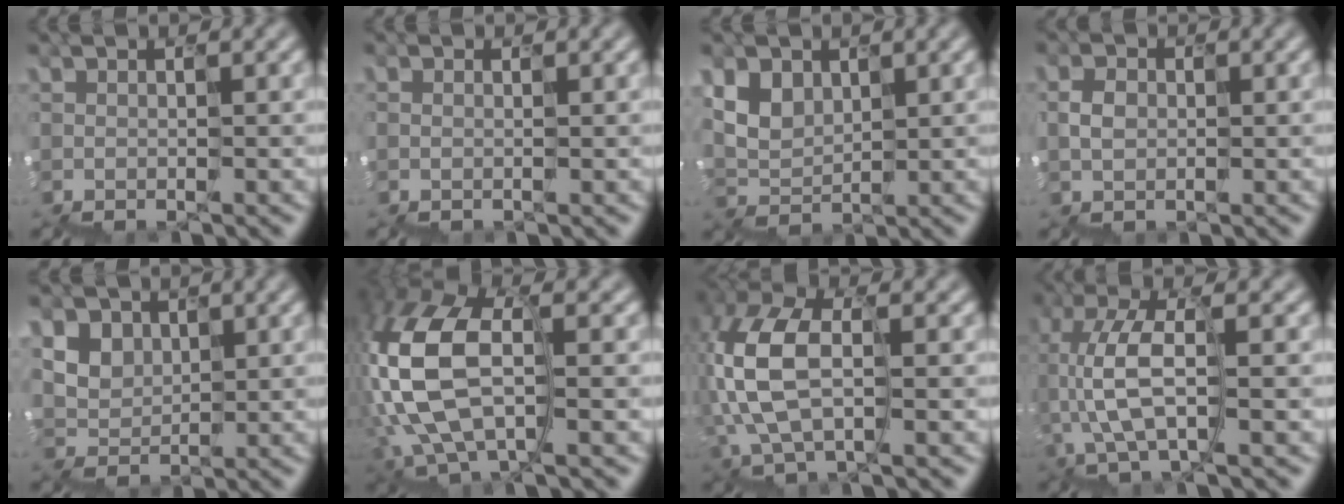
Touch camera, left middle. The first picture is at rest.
{"total": 0.9, "force": [0.0, -0.2, -0.8], "torque": [0.012, 0.002, -0.001]}
{"total": 2.5, "force": [1.9, 1.0, -1.4], "torque": [-0.007, -0.001, 0.034]}
{"total": 1.3, "force": [-0.5, 0.4, -1.1], "torque": [-0.010, 0.003, -0.012]}
{"total": 3.8, "force": [2.7, 2.5, -1.0], "torque": [-0.014, 0.015, 0.047]}
{"total": 6.8, "force": [-0.6, 3.8, 5.6], "torque": [-0.191, 0.002, -0.019]}
{"total": 4.9, "force": [0.2, 2.7, 4.1], "torque": [-0.147, 0.016, -0.008]}
{"total": 3.5, "force": [-1.3, 1.1, 3.1], "torque": [-0.117, 0.008, -0.035]}